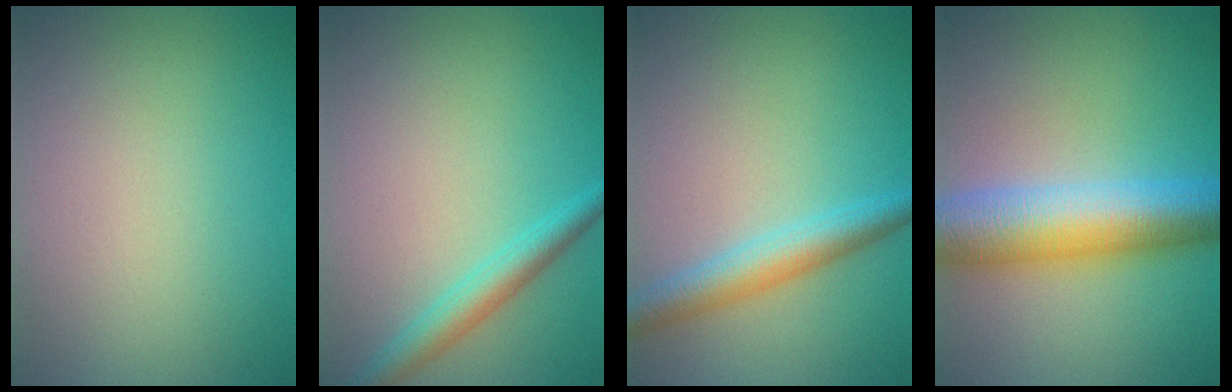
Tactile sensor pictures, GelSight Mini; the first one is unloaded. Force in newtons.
{"total": 2.8, "press": 2.8, "slide": 0.1}
{"total": 3.9, "press": 3.9, "slide": 0.0}
{"total": 9.2, "press": 9.2, "slide": 0.1}